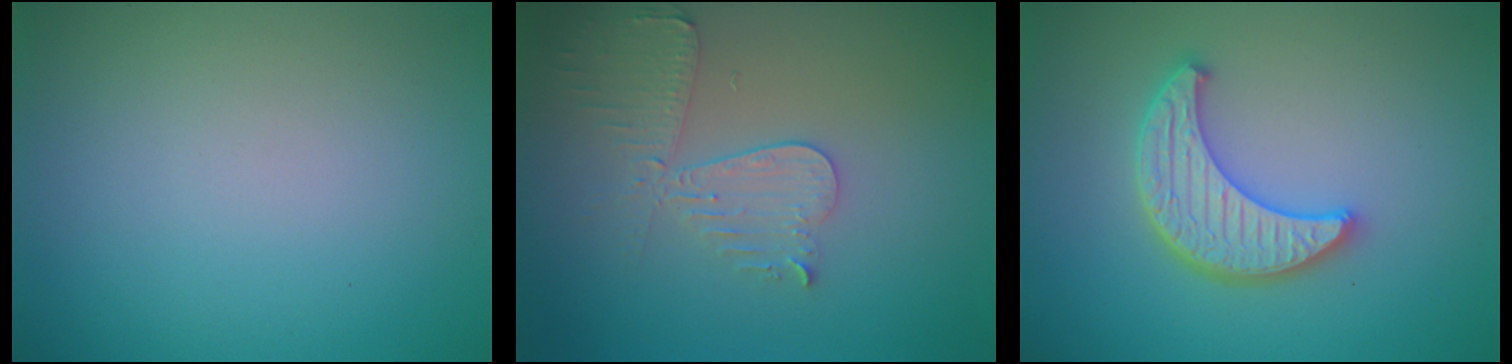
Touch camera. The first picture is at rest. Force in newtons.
{"total": 3.9, "press": 3.7, "slide": 1.2}
{"total": 4.4, "press": 3.8, "slide": 2.2}